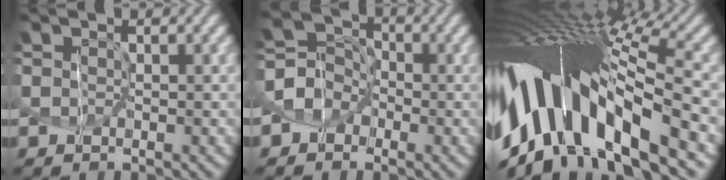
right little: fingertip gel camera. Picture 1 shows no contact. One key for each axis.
{"total": 2.5, "fx": -1.4, "fy": 2.0, "fz": 0.7, "tx": -0.034, "ty": 0.004, "tz": -0.026}
{"total": 15.0, "fx": -3.7, "fy": 4.9, "fz": 13.7, "tx": -0.272, "ty": 0.021, "tz": -0.055}